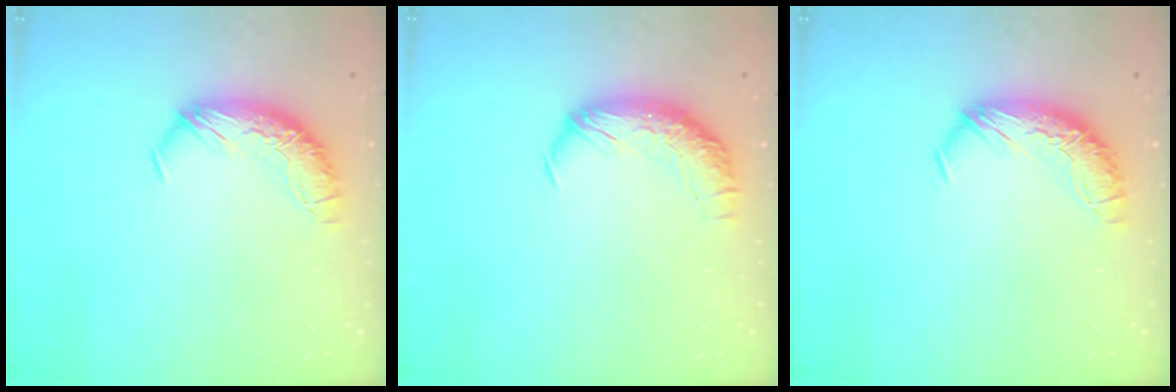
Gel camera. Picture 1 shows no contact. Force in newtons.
{"total": 2.4, "press": 1.1, "slide": 2.2}
{"total": 0.0}